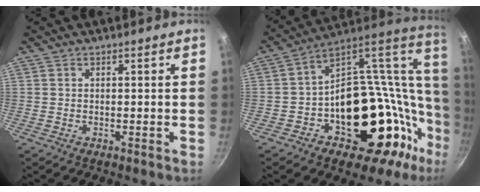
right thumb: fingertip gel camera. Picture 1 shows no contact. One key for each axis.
{"total": 30.2, "fx": 2.3, "fy": 22.7, "fz": 19.8, "tx": -0.216, "ty": 0.011, "tz": 0.052}